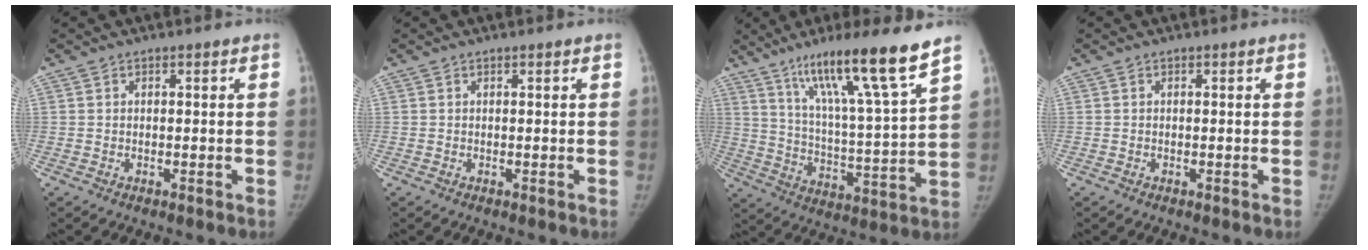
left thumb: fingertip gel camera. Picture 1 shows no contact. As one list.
[{"total": 0.0}, {"total": 18.0, "force": [12.2, 0.3, 13.2], "torque": [-0.206, -0.064, 0.206]}, {"total": 0.0}]